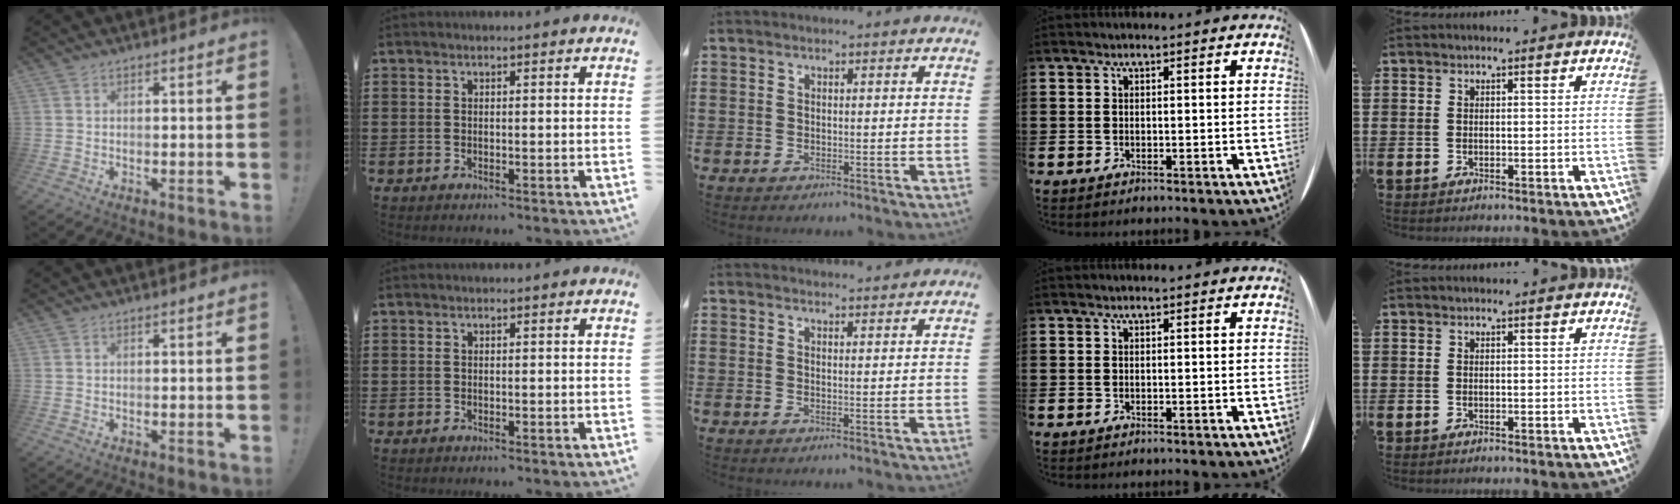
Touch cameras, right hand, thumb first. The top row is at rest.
{"middle": {"total": 1.5, "force": [1.5, -0.1, -0.1], "torque": [-0.001, 0.001, 0.030]}}